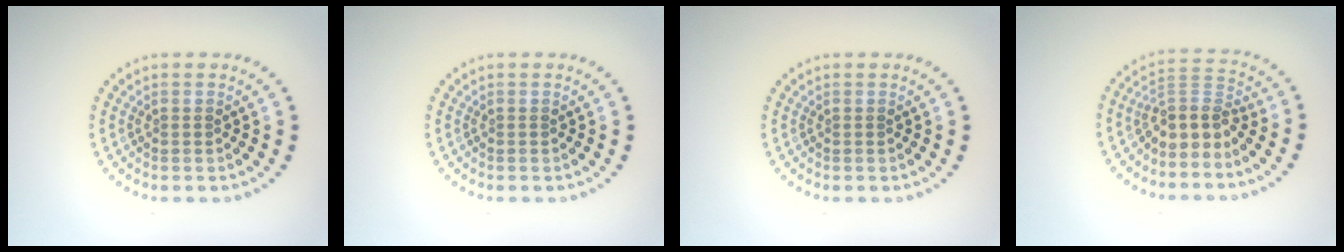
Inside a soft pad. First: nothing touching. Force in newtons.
{"total": 0.0}
{"total": 0.0}
{"total": 3.6, "press": 2.7, "slide": 2.4}